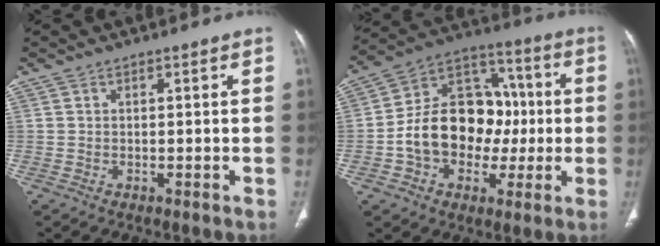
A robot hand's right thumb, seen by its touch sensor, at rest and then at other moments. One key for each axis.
{"total": 18.8, "fx": -2.0, "fy": 14.2, "fz": 12.1, "tx": -0.158, "ty": 0.047, "tz": -0.030}